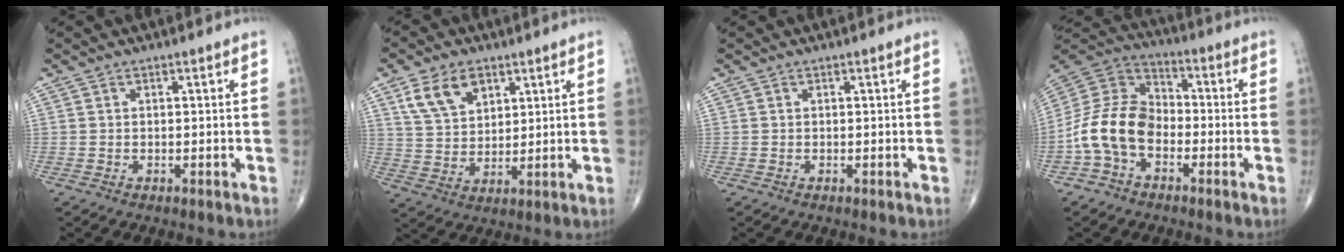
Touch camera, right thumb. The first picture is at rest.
{"total": 9.0, "force": [4.7, 5.7, 5.2], "torque": [-0.080, -0.016, 0.095]}
{"total": 0.0}
{"total": 13.1, "force": [-4.2, 9.0, 8.5], "torque": [-0.155, 0.051, -0.093]}